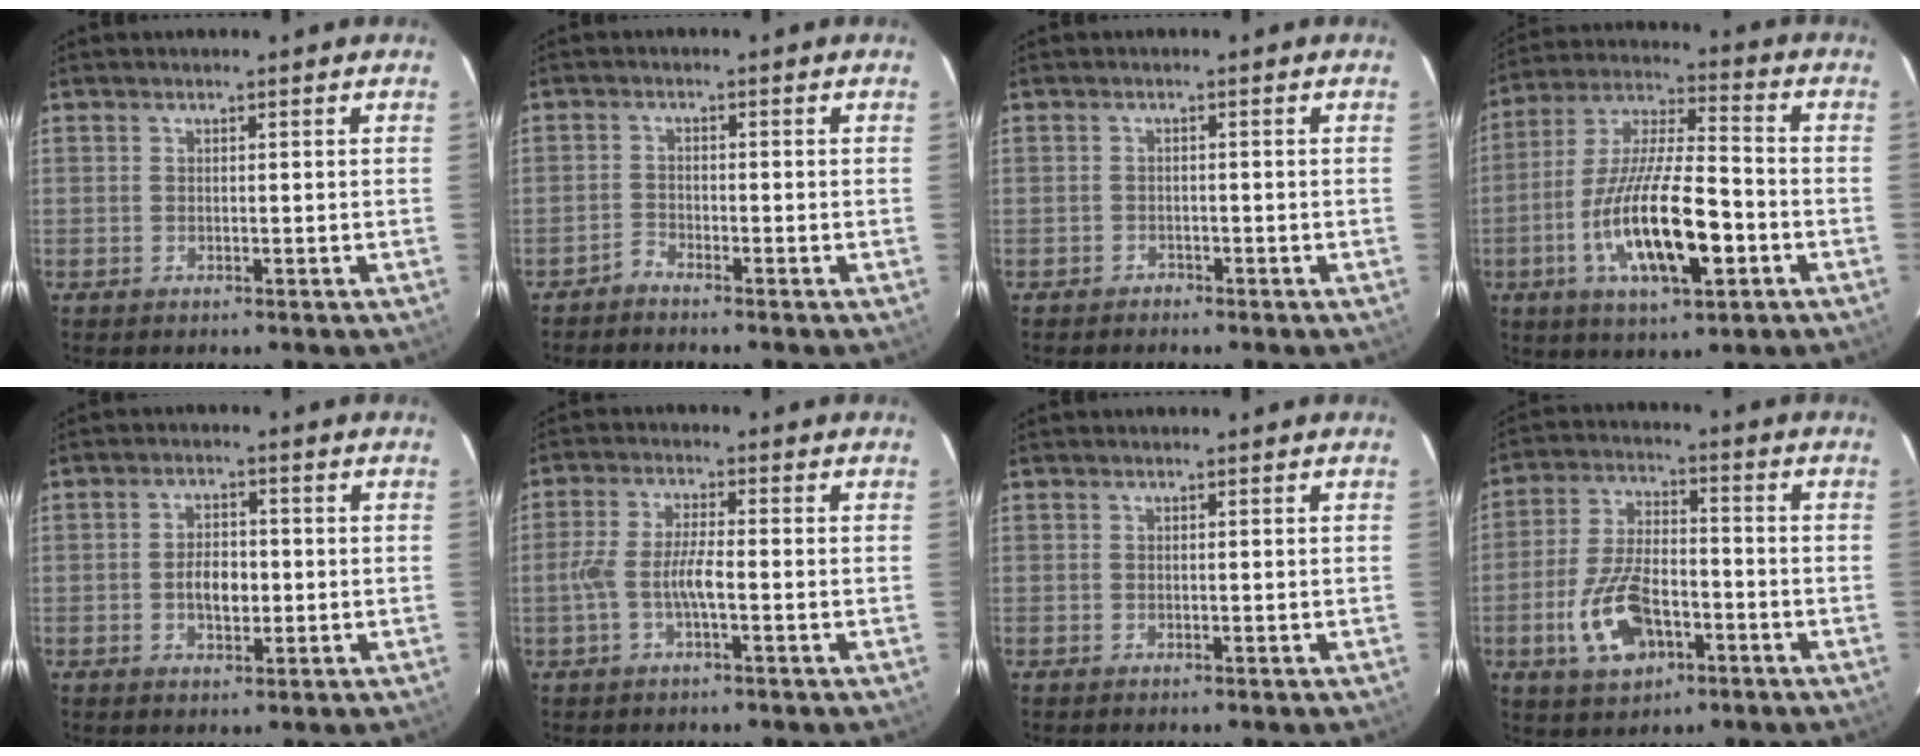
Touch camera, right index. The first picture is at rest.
{"total": 1.5, "force": [-1.5, 0.1, 0.1], "torque": [-0.005, 0.002, -0.035]}
{"total": 1.4, "force": [-1.2, 0.7, -0.1], "torque": [-0.003, 0.007, -0.020]}
{"total": 18.1, "force": [-5.9, 5.2, 16.3], "torque": [-0.320, -0.010, -0.106]}
{"total": 4.9, "force": [-0.8, 2.8, 3.9], "torque": [-0.072, 0.005, -0.010]}
{"total": 6.0, "force": [-1.8, 1.0, 5.6], "torque": [-0.120, 0.003, -0.034]}
{"total": 0.0}
{"total": 13.0, "force": [-5.1, 6.9, 9.7], "torque": [-0.205, 0.003, -0.084]}